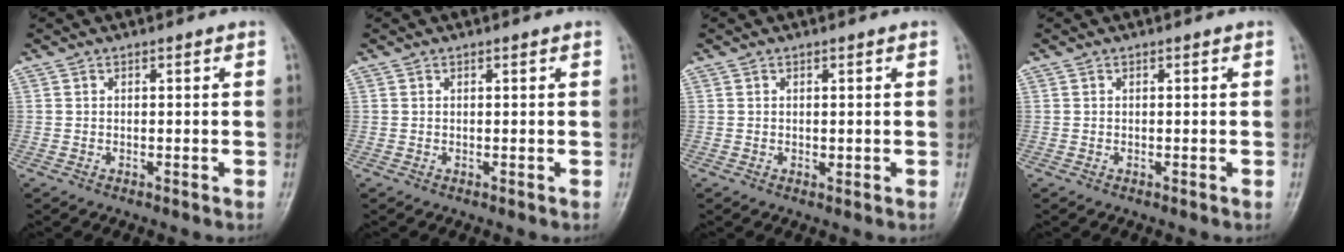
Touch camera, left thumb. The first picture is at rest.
{"total": 0.0}
{"total": 0.6, "force": [0.2, 0.4, 0.4], "torque": [-0.005, -0.002, 0.003]}
{"total": 0.0}